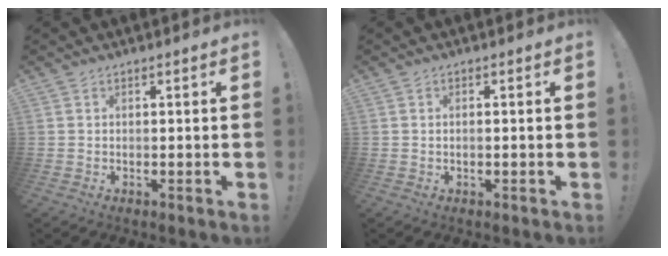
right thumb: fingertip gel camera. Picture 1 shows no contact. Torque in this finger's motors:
{"motor_torque": [0.05, -0.39, 0.06, 0.24, -0.02]}